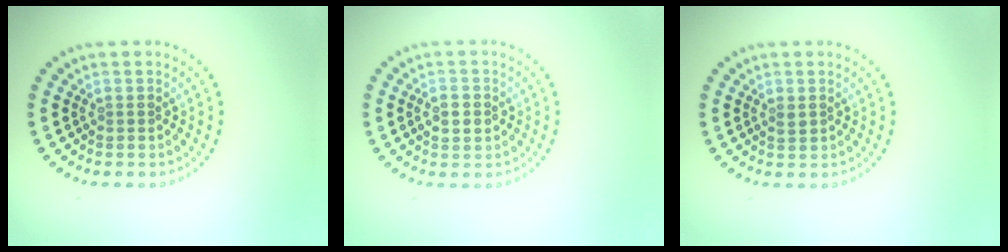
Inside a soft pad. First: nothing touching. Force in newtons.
{"total": 2.6, "press": 2.6, "slide": 0.1}
{"total": 1.0, "press": 1.0, "slide": 0.2}